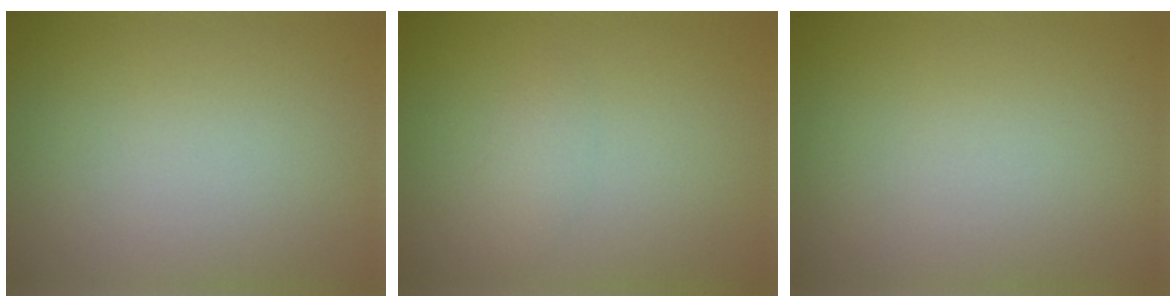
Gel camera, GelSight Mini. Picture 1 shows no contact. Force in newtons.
{"total": 1.2, "press": 1.2, "slide": 0.1}
{"total": 0.0}